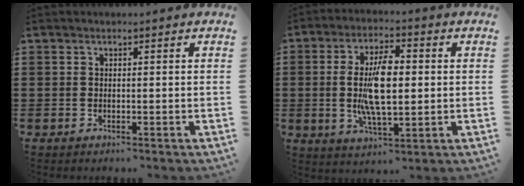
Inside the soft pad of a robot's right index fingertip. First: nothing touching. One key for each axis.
{"total": 9.6, "fx": 0.1, "fy": 3.7, "fz": 8.9, "tx": -0.190, "ty": 0.000, "tz": -0.004}